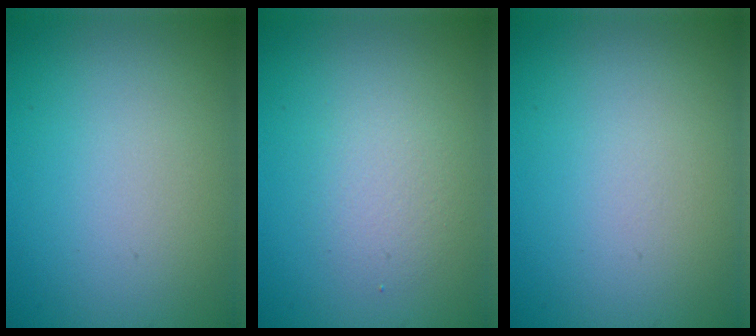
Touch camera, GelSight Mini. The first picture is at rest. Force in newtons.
{"total": 2.0, "press": 2.0, "slide": 0.1}
{"total": 0.0}